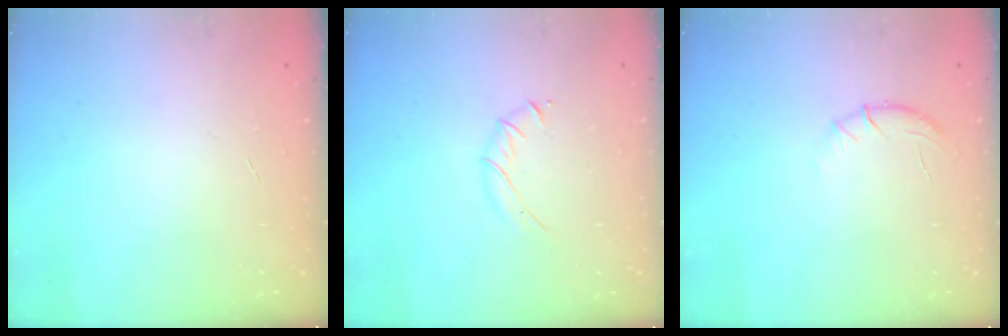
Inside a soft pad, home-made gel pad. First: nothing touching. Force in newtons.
{"total": 3.7, "press": 3.6, "slide": 1.1}
{"total": 6.1, "press": 5.7, "slide": 2.2}